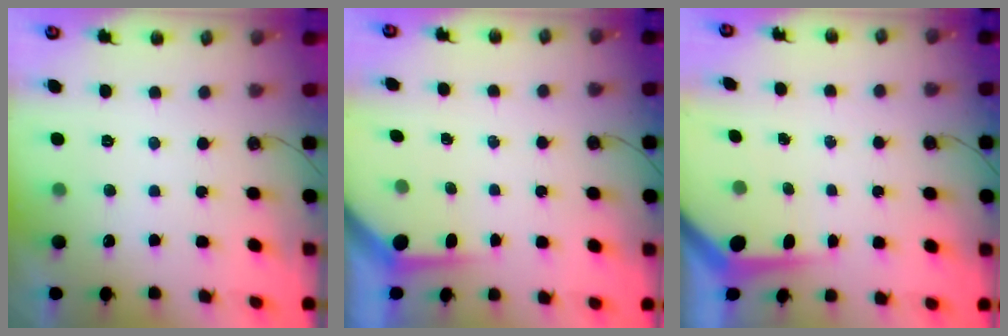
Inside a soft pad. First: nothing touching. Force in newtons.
{"total": 3.8, "press": 3.8, "slide": 0.4}
{"total": 4.6, "press": 4.6, "slide": 0.4}